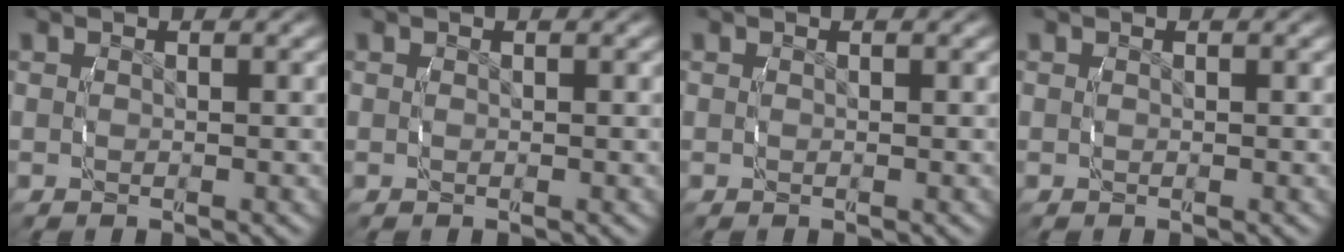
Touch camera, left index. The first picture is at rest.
{"total": 0.0}
{"total": 0.0}
{"total": 0.0}